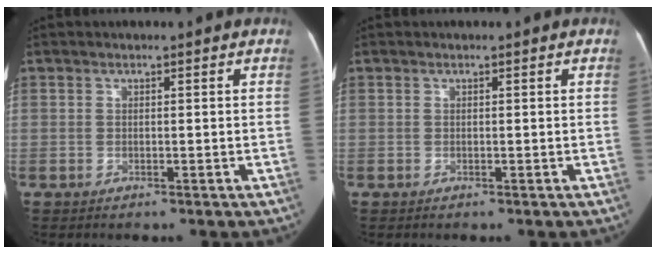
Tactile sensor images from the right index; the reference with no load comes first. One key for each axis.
{"total": 0.0}